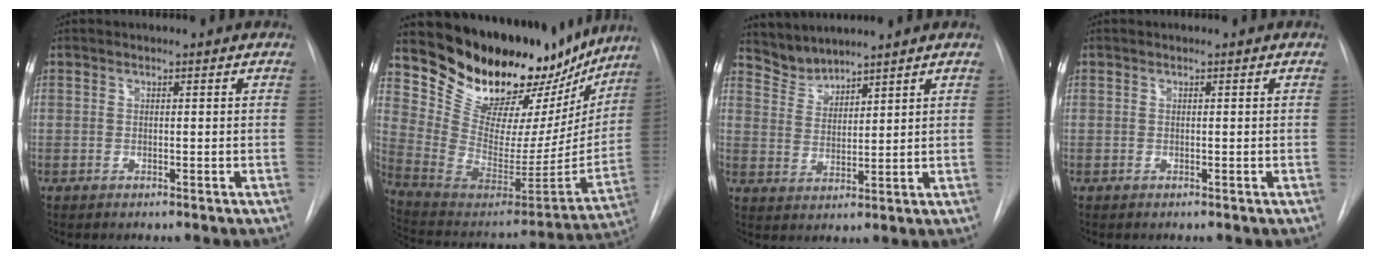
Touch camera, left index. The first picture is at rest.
{"total": 26.2, "force": [22.9, 9.8, 8.3], "torque": [-0.116, -0.057, 0.334]}
{"total": 4.4, "force": [4.4, 0.1, -0.5], "torque": [0.006, 0.005, 0.095]}
{"total": 0.0}